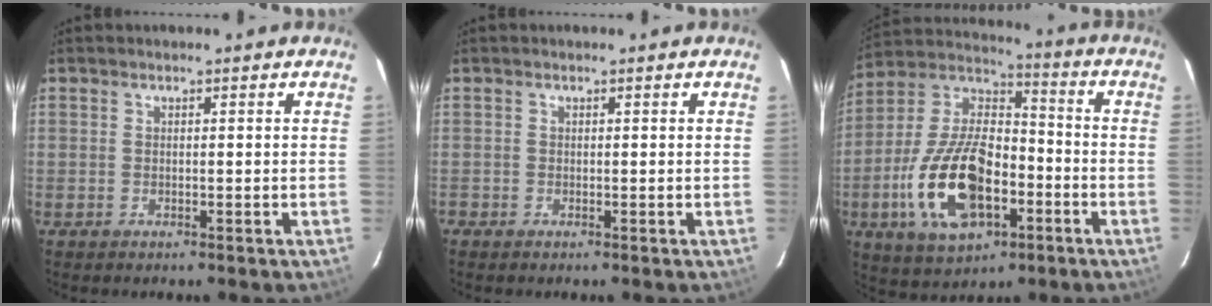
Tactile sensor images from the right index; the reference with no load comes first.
{"total": 0.6, "force": [-0.4, 0.5, 0.0], "torque": [0.001, 0.001, -0.010]}
{"total": 20.8, "force": [-7.1, 11.0, 16.1], "torque": [-0.340, 0.001, -0.119]}